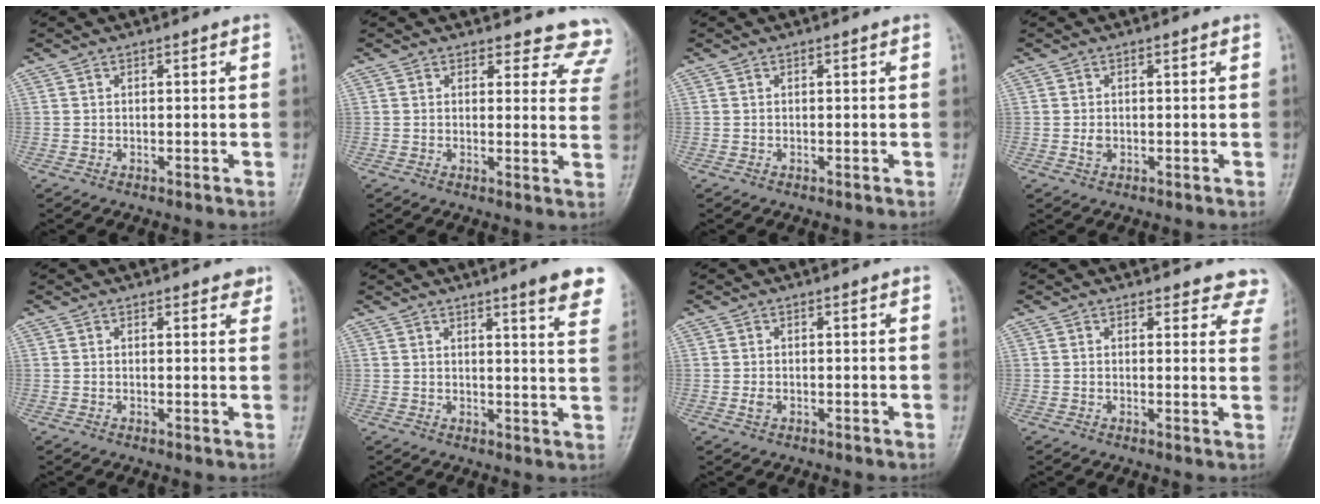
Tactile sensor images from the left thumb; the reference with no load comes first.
{"total": 11.5, "force": [10.8, 3.9, 0.2], "torque": [0.060, -0.086, 0.080]}
{"total": 0.0}
{"total": 1.5, "force": [0.2, 1.0, 1.1], "torque": [-0.015, -0.001, 0.005]}
{"total": 2.5, "force": [2.0, 1.0, 1.1], "torque": [0.004, -0.006, 0.019]}
{"total": 9.4, "force": [6.6, 1.0, 6.7], "torque": [-0.064, -0.030, 0.070]}
{"total": 1.2, "force": [0.1, 0.8, 0.9], "torque": [-0.014, 0.001, 0.004]}
{"total": 7.7, "force": [7.2, 2.8, 0.3], "torque": [0.053, -0.033, 0.047]}